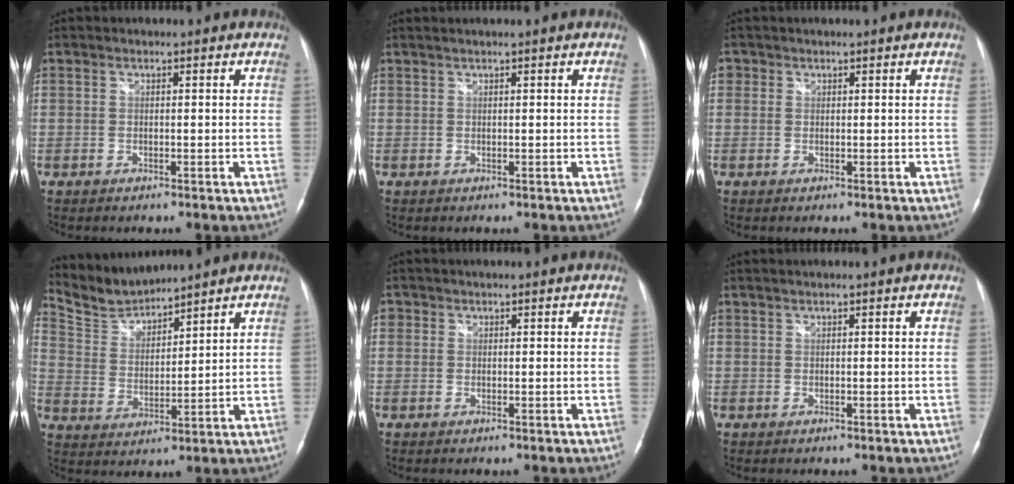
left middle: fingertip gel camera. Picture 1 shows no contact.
{"total": 1.1, "force": [0.9, -0.2, 0.7], "torque": [-0.015, 0.014, 0.020]}
{"total": 1.4, "force": [0.4, 1.3, 0.2], "torque": [0.006, 0.005, 0.004]}
{"total": 4.3, "force": [4.2, 0.2, -0.6], "torque": [0.006, 0.005, 0.092]}
{"total": 1.1, "force": [0.3, 1.0, 0.2], "torque": [0.006, 0.004, 0.003]}
{"total": 0.8, "force": [0.6, -0.2, 0.5], "torque": [-0.012, 0.013, 0.016]}